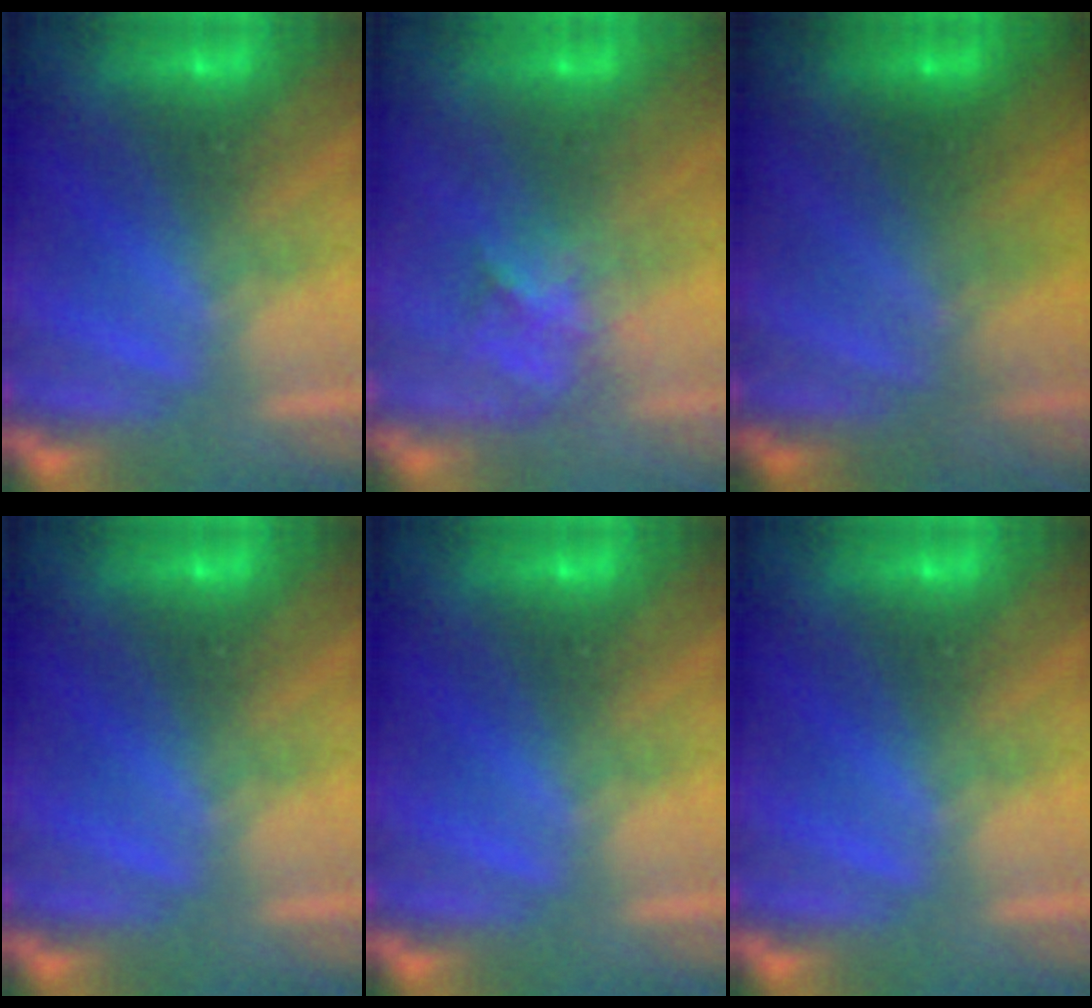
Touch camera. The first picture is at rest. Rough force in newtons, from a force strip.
{"total": 2.9}
{"total": 1.7}
{"total": 0.0}
{"total": 0.0}
{"total": 0.0}